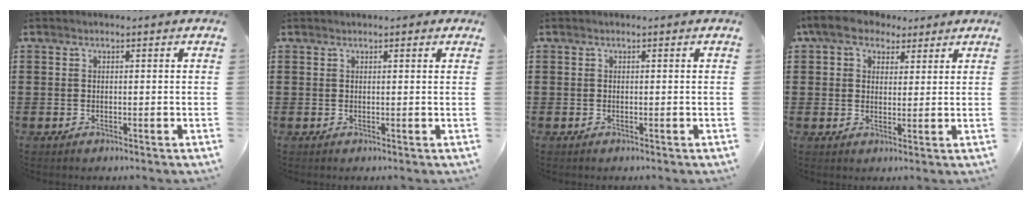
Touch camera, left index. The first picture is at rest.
{"total": 0.7, "force": [0.5, 0.2, 0.4], "torque": [-0.009, 0.003, 0.009]}
{"total": 0.0}
{"total": 6.0, "force": [3.9, 3.7, 2.5], "torque": [-0.071, 0.010, 0.073]}